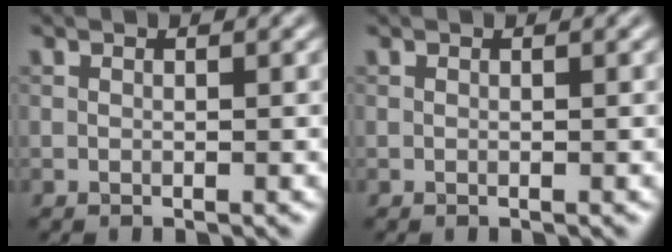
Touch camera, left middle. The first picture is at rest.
{"total": 0.0}